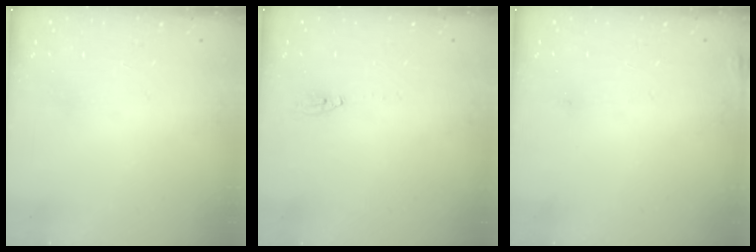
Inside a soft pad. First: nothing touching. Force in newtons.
{"total": 2.2, "press": 2.2, "slide": 0.2}
{"total": 4.4, "press": 4.3, "slide": 1.0}